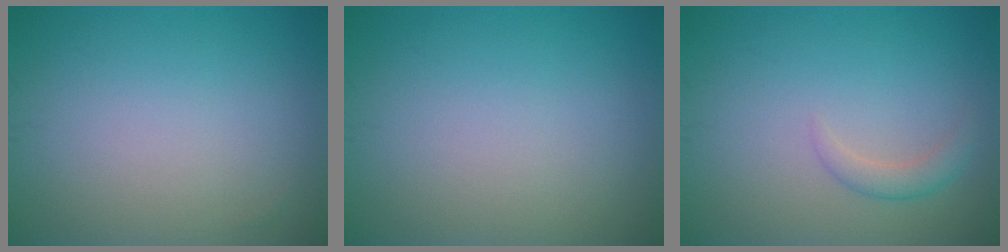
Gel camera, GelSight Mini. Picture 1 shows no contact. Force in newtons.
{"total": 0.0}
{"total": 1.5, "press": 1.5, "slide": 0.1}